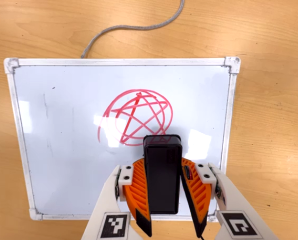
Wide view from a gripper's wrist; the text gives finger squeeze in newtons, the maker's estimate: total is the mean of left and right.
{"total": 8.1, "left": 6.4, "right": 9.8}